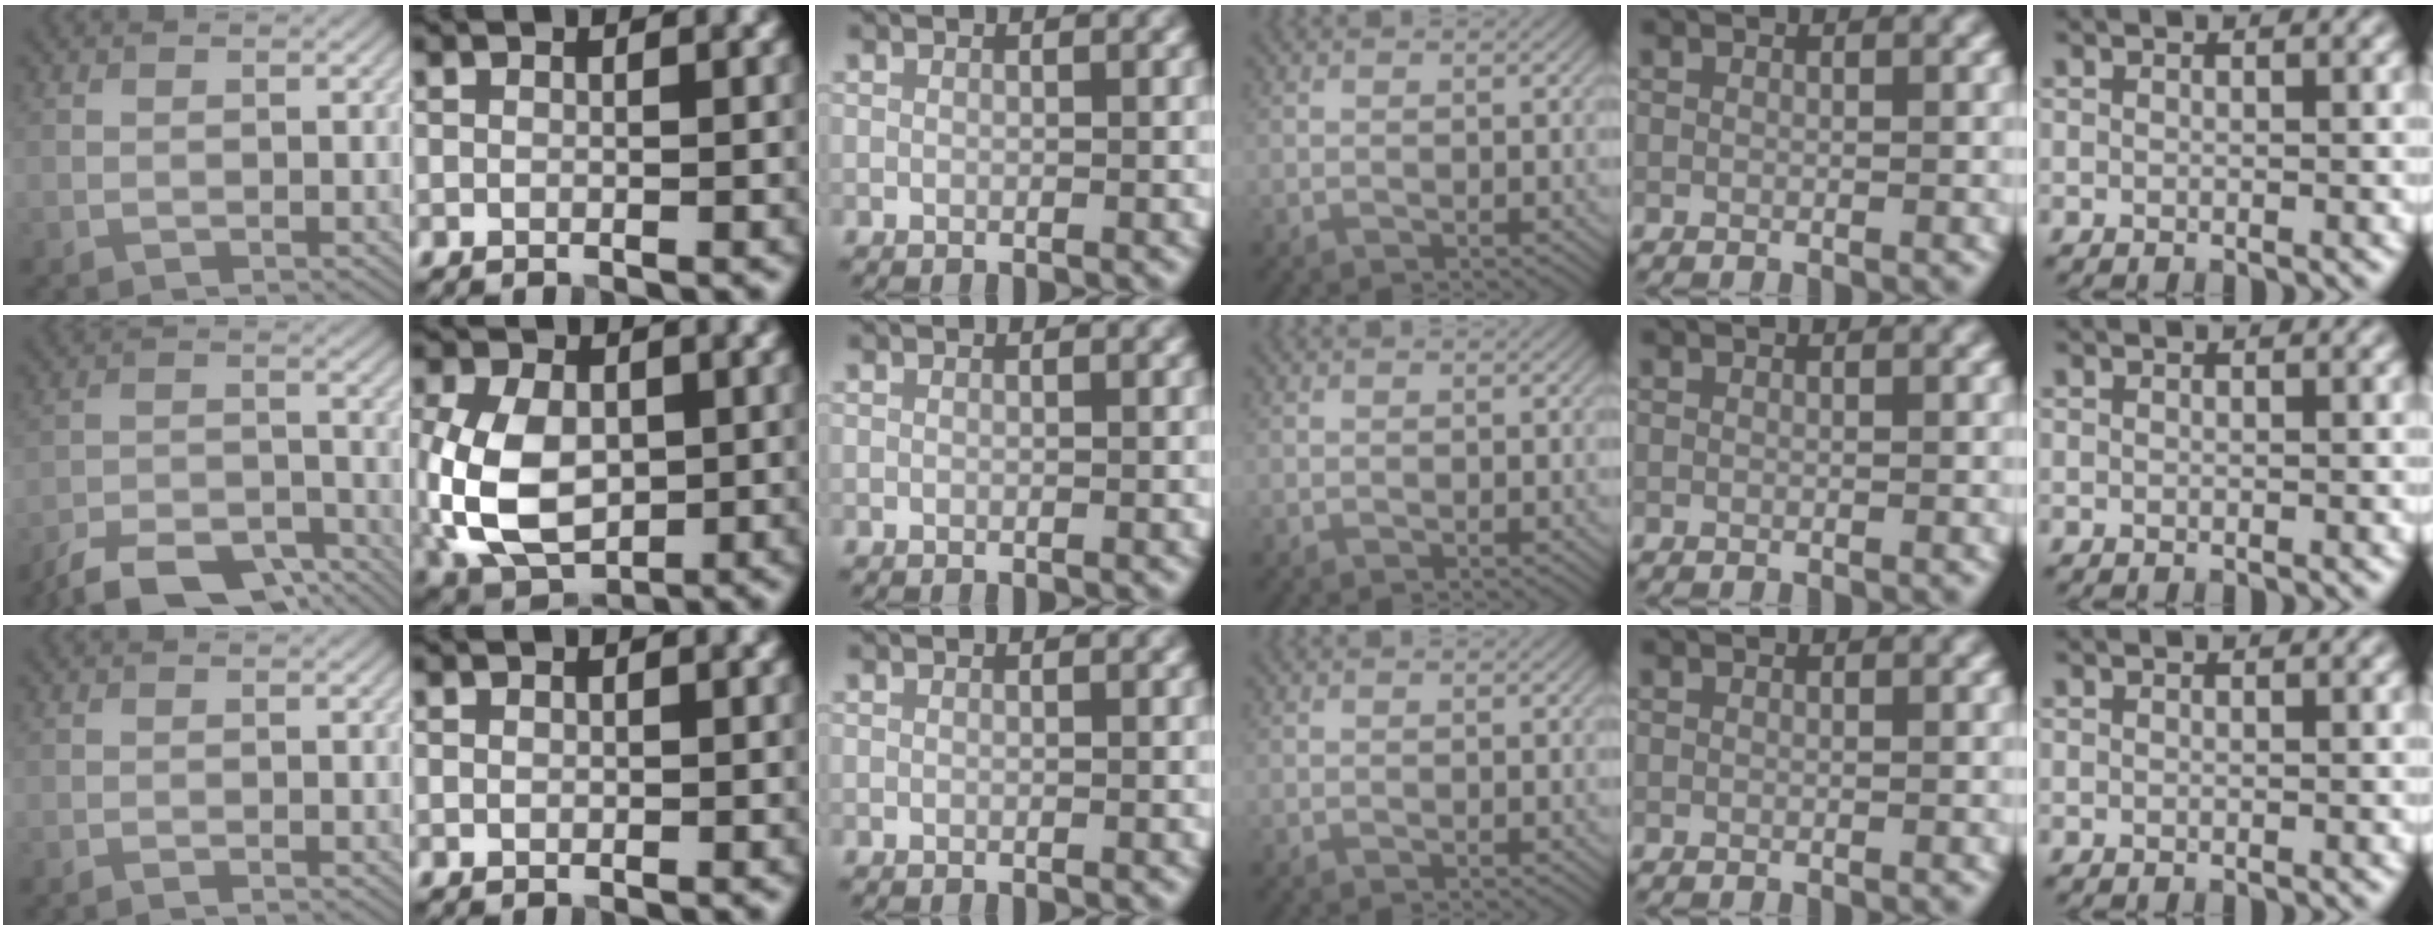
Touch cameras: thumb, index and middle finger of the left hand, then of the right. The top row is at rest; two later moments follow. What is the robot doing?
{"motion": "lift_and_place", "object": "coin"}